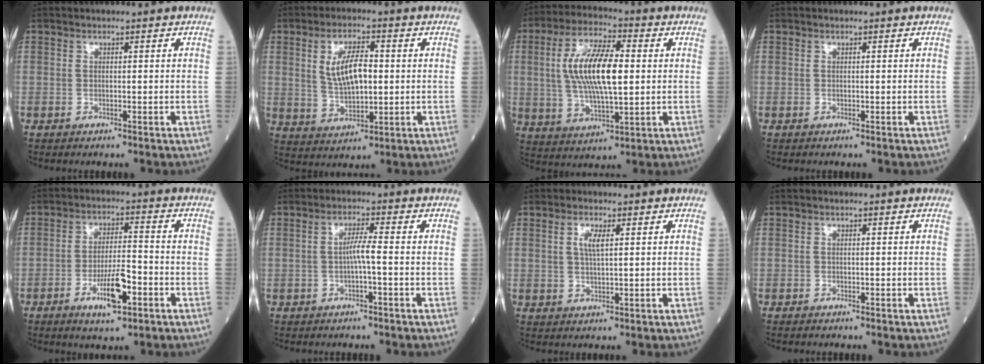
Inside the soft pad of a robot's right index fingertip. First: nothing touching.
{"total": 8.2, "force": [1.1, 3.1, 7.5], "torque": [-0.148, 0.005, 0.027]}
{"total": 13.6, "force": [1.5, 4.0, 12.9], "torque": [-0.257, 0.010, 0.027]}
{"total": 0.0}
{"total": 7.4, "force": [-3.4, 1.7, 6.3], "torque": [-0.120, -0.001, -0.056]}
{"total": 2.7, "force": [-0.7, -0.2, 2.6], "torque": [-0.046, 0.005, -0.013]}
{"total": 2.9, "force": [0.9, 0.6, 2.7], "torque": [-0.059, 0.001, 0.018]}
{"total": 0.7, "force": [-0.7, 0.2, 0.2], "torque": [-0.008, -0.001, -0.012]}